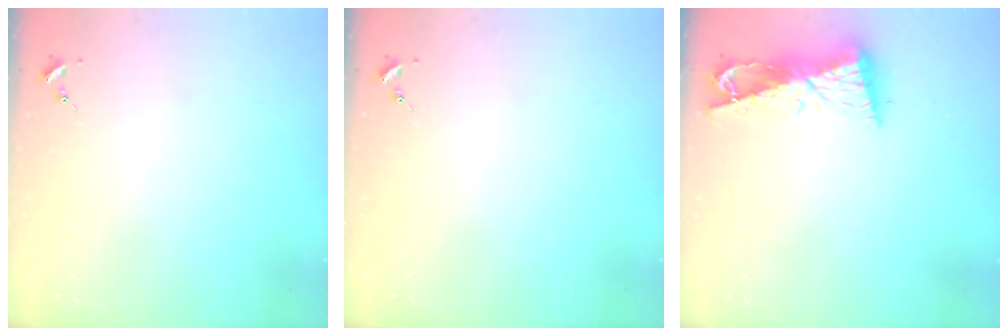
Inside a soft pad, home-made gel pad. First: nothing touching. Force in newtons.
{"total": 0.0}
{"total": 9.5, "press": 9.4, "slide": 0.8}